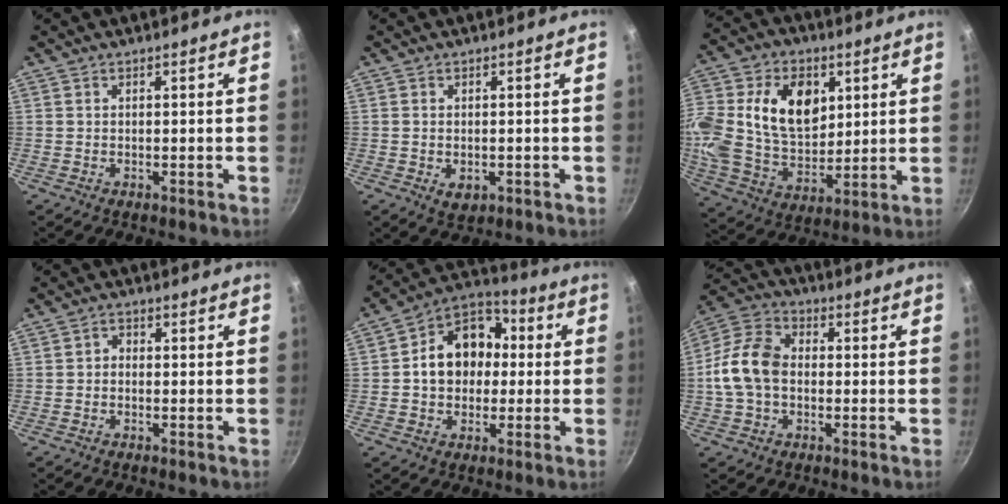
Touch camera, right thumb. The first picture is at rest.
{"total": 3.2, "force": [-0.7, 2.2, 2.2], "torque": [-0.034, -0.008, -0.007]}
{"total": 24.1, "force": [6.5, 16.9, 16.0], "torque": [-0.321, 0.005, 0.115]}
{"total": 1.6, "force": [-0.5, 1.3, 0.8], "torque": [-0.011, 0.010, -0.012]}
{"total": 14.0, "force": [0.6, 11.1, 8.4], "torque": [-0.093, 0.032, -0.008]}
{"total": 11.7, "force": [-0.8, 8.3, 8.2], "torque": [-0.139, 0.031, -0.032]}